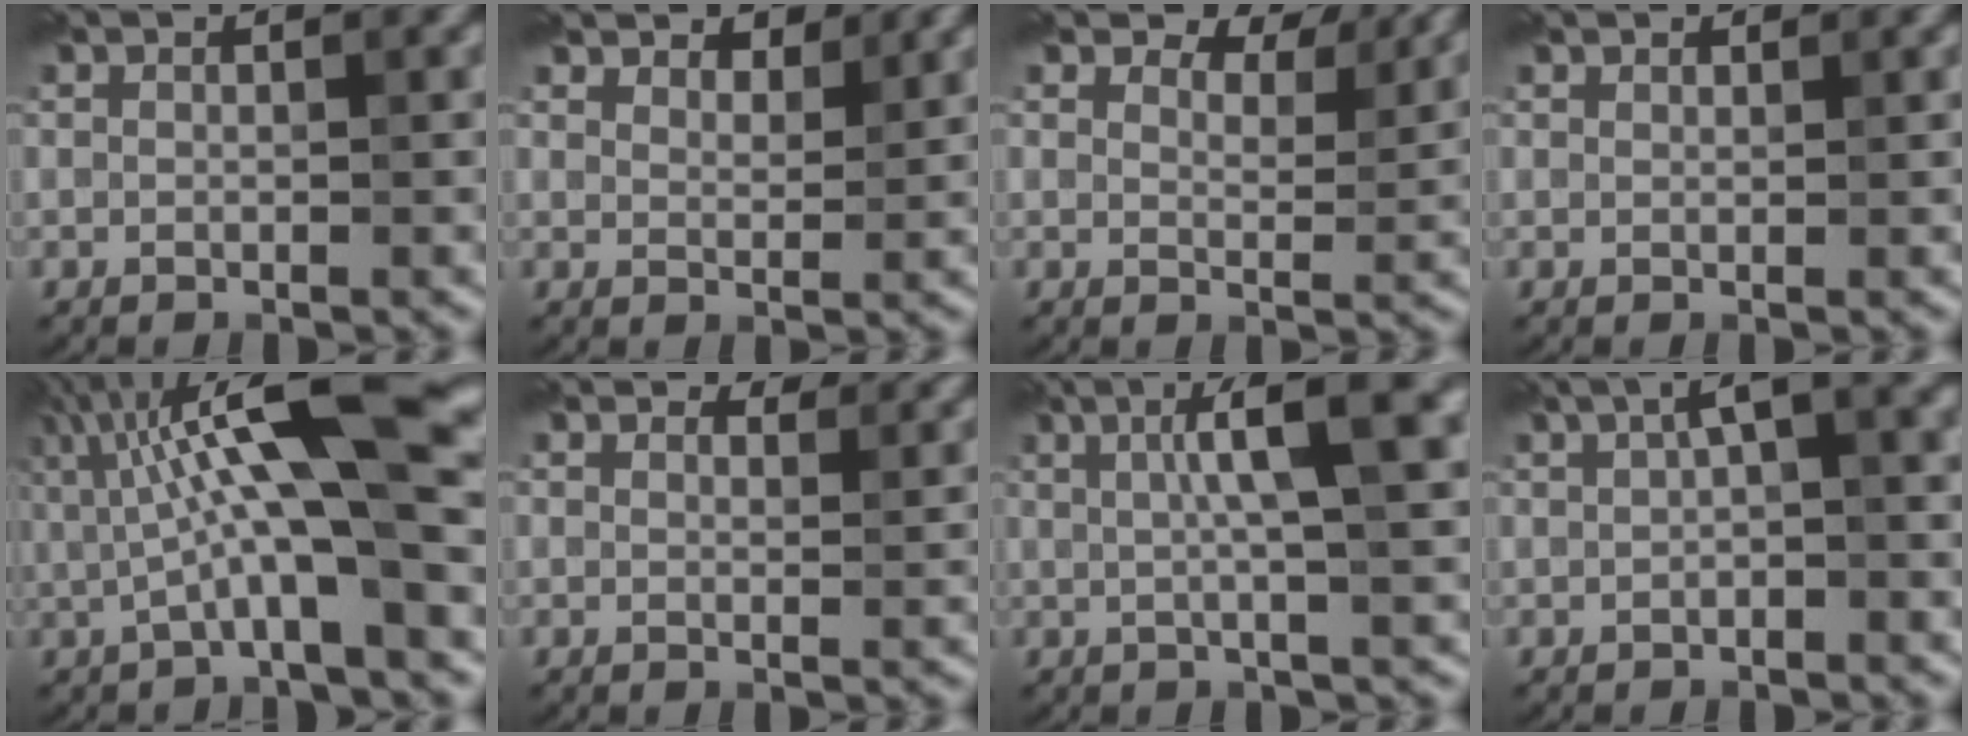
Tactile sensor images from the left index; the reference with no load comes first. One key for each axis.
{"total": 3.9, "fx": 3.5, "fy": 1.4, "fz": 0.8, "tx": -0.017, "ty": -0.008, "tz": 0.056}
{"total": 5.3, "fx": 4.6, "fy": 1.9, "fz": 2.0, "tx": -0.039, "ty": 0.004, "tz": 0.058}
{"total": 1.0, "fx": 0.9, "fy": 0.2, "fz": -0.2, "tx": 0.002, "ty": -0.004, "tz": 0.009}
{"total": 11.2, "fx": 2.1, "fy": 2.6, "fz": 10.7, "tx": -0.181, "ty": 0.017, "tz": 0.031}
{"total": 3.2, "fx": 3.1, "fy": 0.8, "fz": 0.6, "tx": -0.018, "ty": 0.002, "tz": 0.037}
{"total": 6.6, "fx": 1.9, "fy": 1.1, "fz": 6.2, "tx": -0.085, "ty": 0.017, "tz": 0.025}
{"total": 3.8, "fx": 1.4, "fy": 1.0, "fz": 3.4, "tx": -0.051, "ty": 0.017, "tz": 0.014}